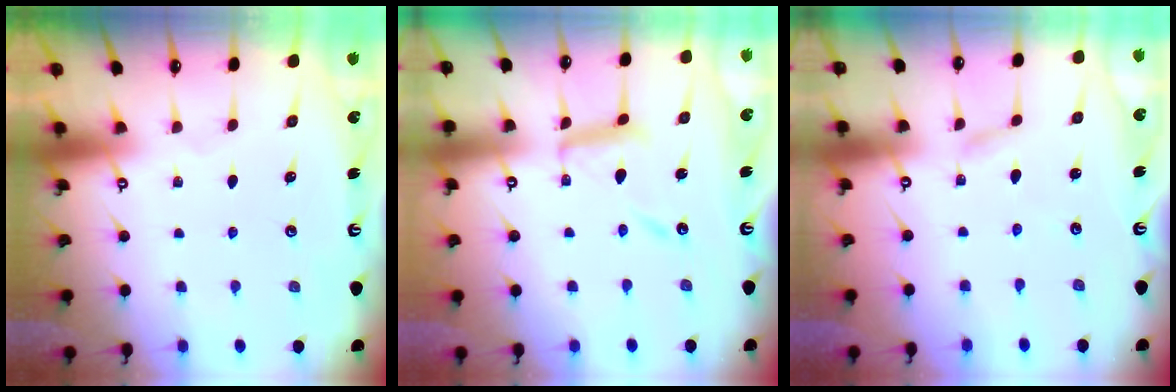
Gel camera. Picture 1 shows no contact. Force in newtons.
{"total": 12.2, "press": 12.1, "slide": 1.2}
{"total": 2.3, "press": 2.3, "slide": 0.2}